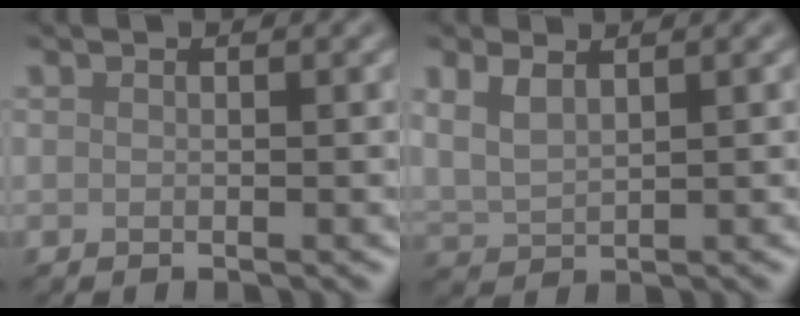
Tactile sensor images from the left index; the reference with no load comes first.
{"total": 2.5, "force": [1.4, 1.0, 1.7], "torque": [-0.043, 0.001, 0.032]}